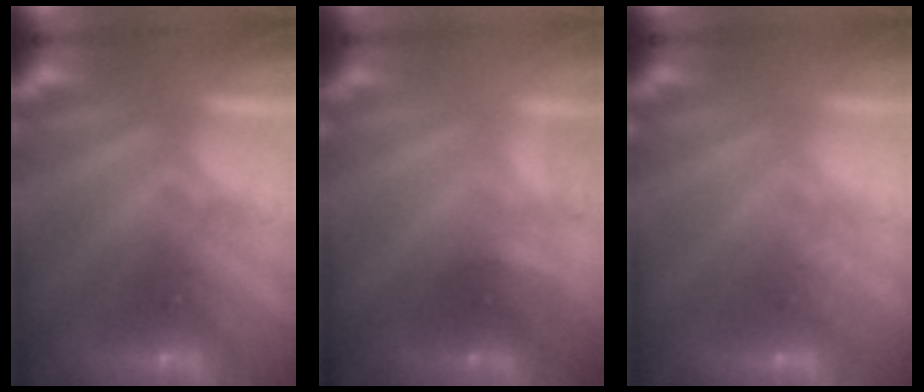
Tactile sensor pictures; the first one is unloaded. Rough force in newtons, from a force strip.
{"total": 1.8}
{"total": 2.7}